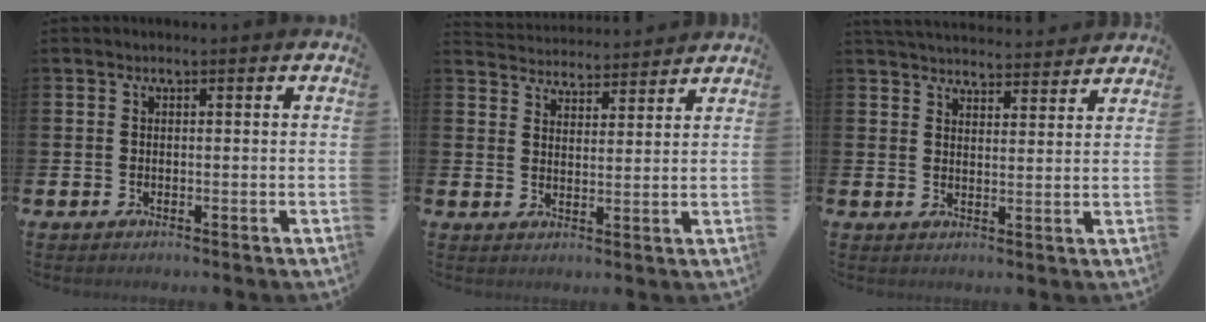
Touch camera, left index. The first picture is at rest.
{"total": 4.2, "force": [4.2, 0.5, -0.4], "torque": [-0.008, -0.029, 0.076]}
{"total": 4.6, "force": [4.6, 0.6, 0.3], "torque": [-0.019, -0.028, 0.083]}